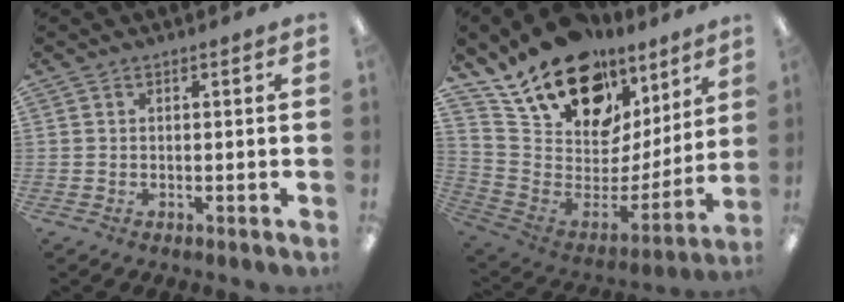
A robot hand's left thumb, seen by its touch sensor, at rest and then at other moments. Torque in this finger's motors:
{"motor_torque": [2.67, 1.85, 1.36, -1.41, 0.46]}